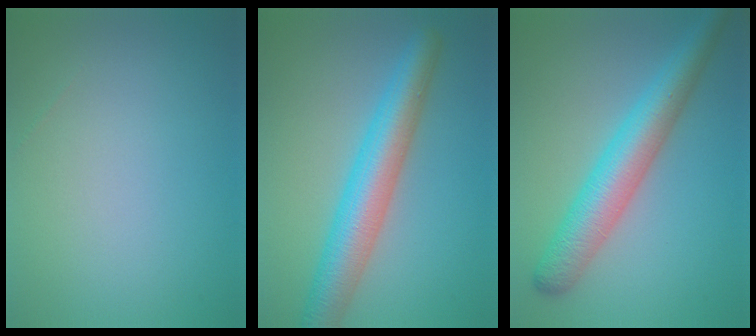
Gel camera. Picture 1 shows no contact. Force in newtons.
{"total": 6.6, "press": 6.6, "slide": 0.3}
{"total": 6.3, "press": 6.3, "slide": 0.1}